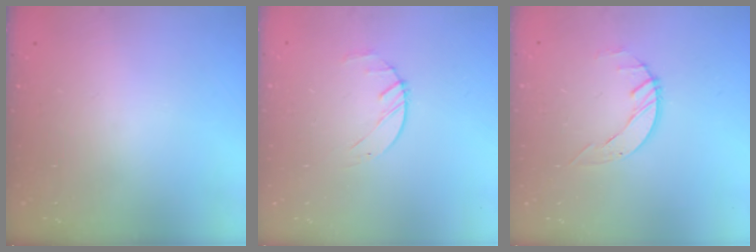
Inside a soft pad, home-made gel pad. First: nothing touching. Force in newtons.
{"total": 1.9, "press": 1.9, "slide": 0.3}
{"total": 2.9, "press": 2.8, "slide": 0.3}